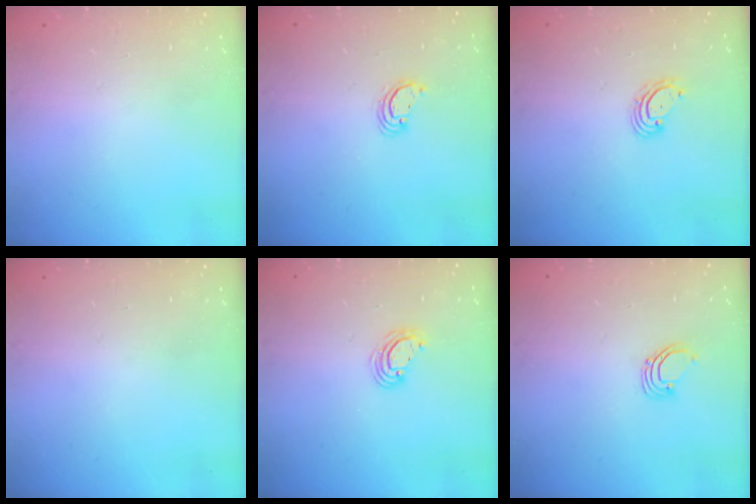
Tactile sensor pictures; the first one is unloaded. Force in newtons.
{"total": 2.7, "press": 2.7, "slide": 0.1}
{"total": 2.9, "press": 2.9, "slide": 0.1}
{"total": 0.0}
{"total": 4.4, "press": 4.4, "slide": 0.2}
{"total": 2.7, "press": 2.7, "slide": 0.2}